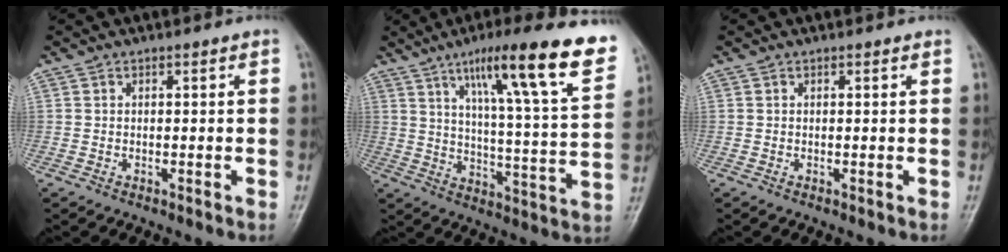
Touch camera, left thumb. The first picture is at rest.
{"total": 22.7, "force": [12.9, 2.9, 18.4], "torque": [-0.247, -0.038, 0.190]}
{"total": 0.9, "force": [0.9, 0.1, 0.2], "torque": [-0.007, 0.000, 0.007]}